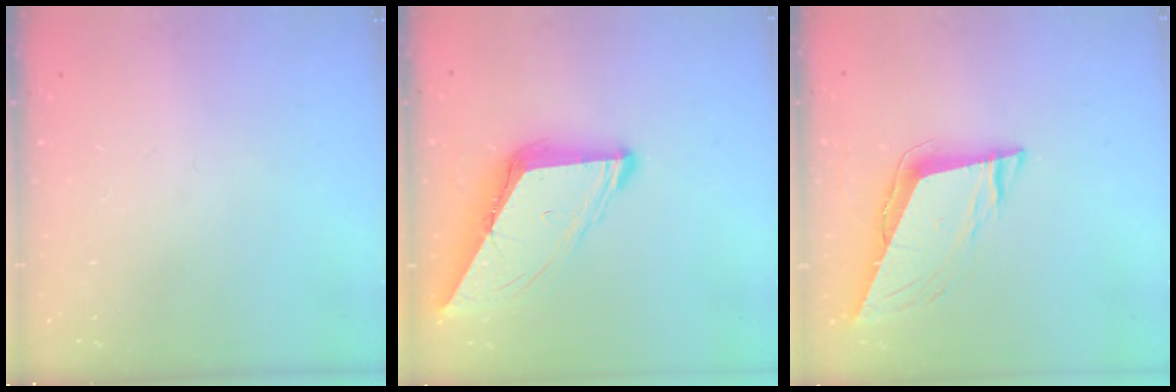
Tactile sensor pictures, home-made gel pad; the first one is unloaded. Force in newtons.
{"total": 10.6, "press": 10.5, "slide": 1.3}
{"total": 8.6, "press": 8.4, "slide": 1.9}